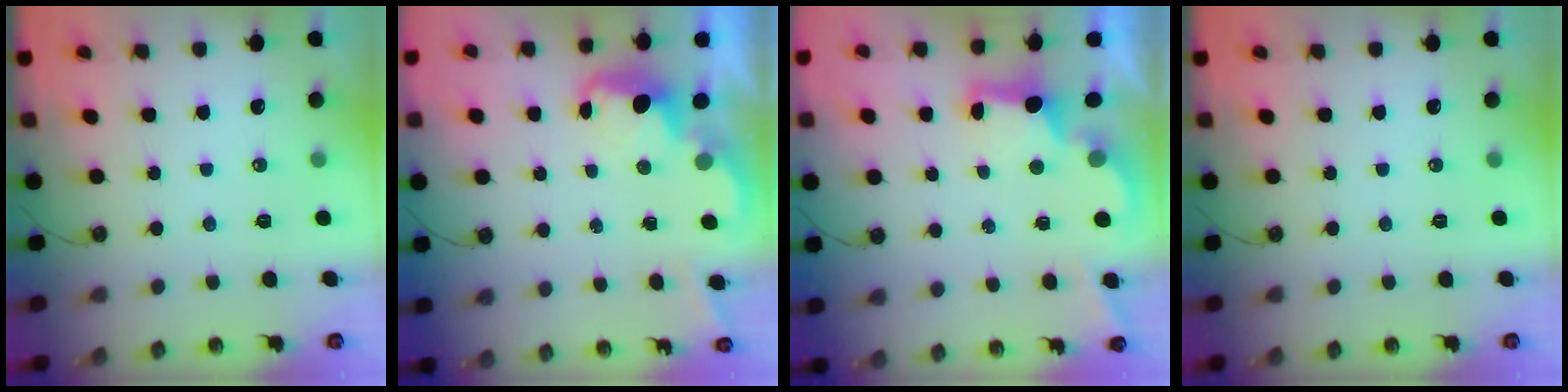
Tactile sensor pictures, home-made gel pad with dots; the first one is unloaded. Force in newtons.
{"total": 2.6, "press": 2.6, "slide": 0.4}
{"total": 2.7, "press": 2.6, "slide": 0.9}
{"total": 0.0}